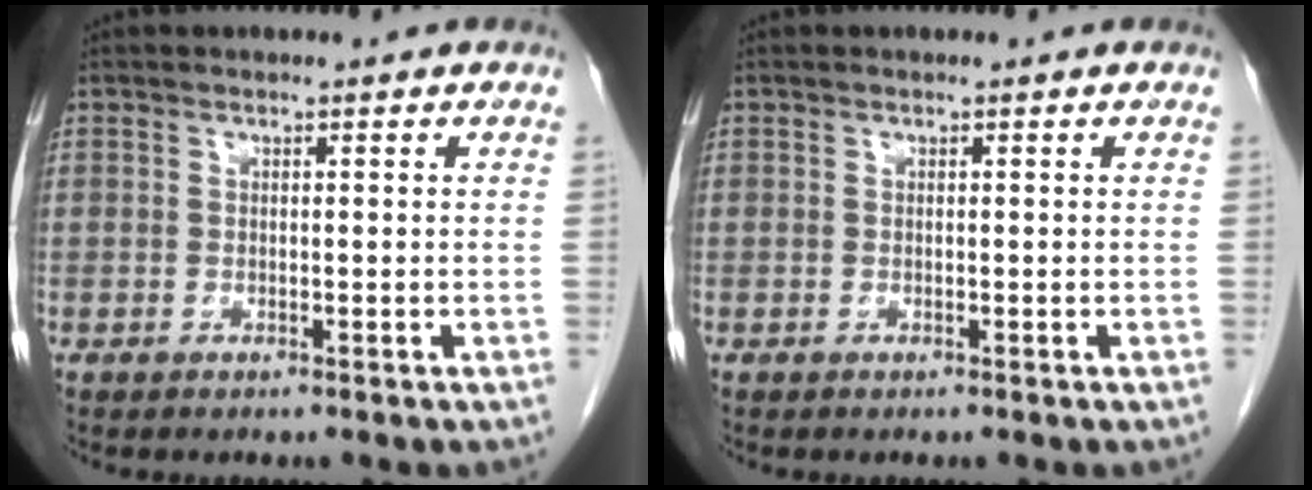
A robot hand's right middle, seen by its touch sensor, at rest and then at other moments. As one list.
[{"total": 0.0}]